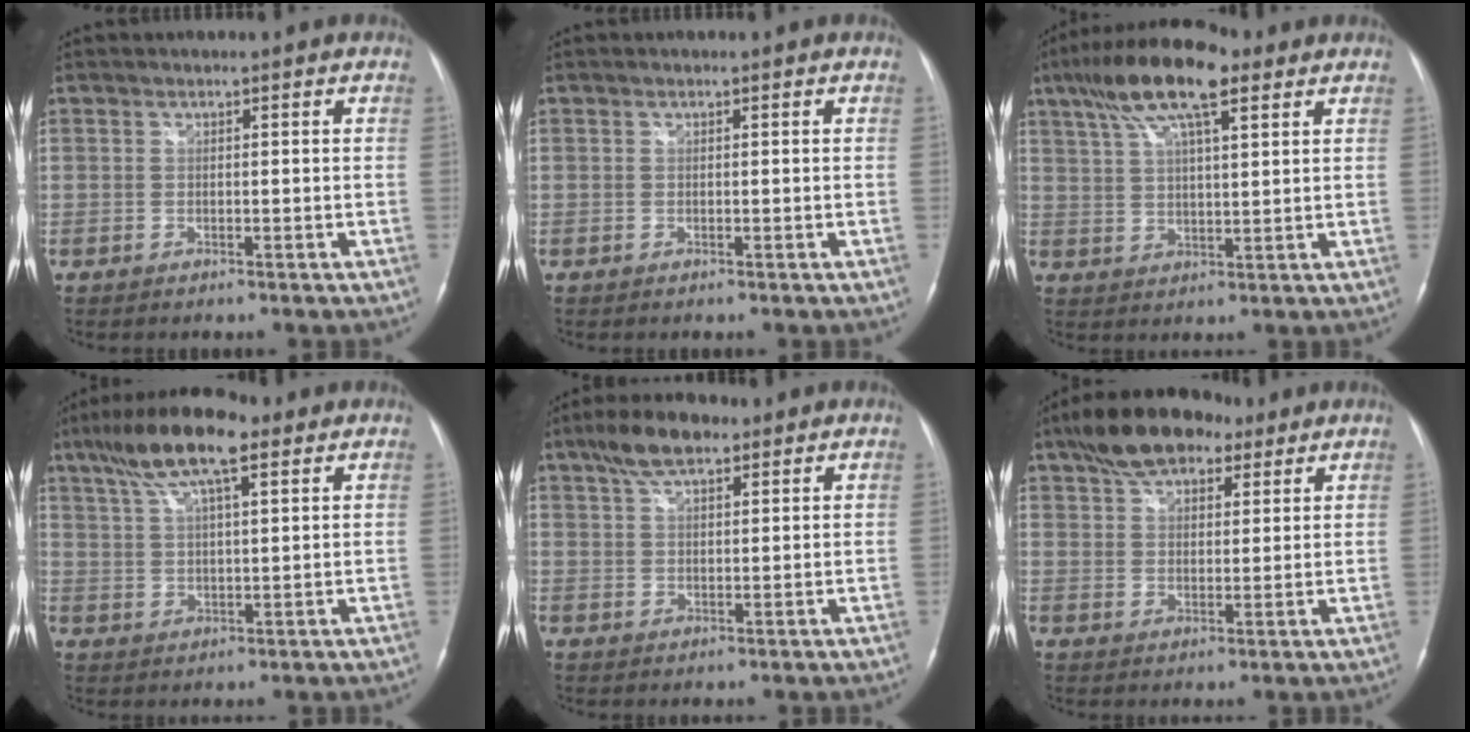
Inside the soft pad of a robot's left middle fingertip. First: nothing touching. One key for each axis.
{"total": 0.0}
{"total": 13.5, "fx": 7.9, "fy": 3.4, "fz": 10.3, "tx": -0.198, "ty": 0.033, "tz": 0.141}
{"total": 11.9, "fx": 7.3, "fy": 2.8, "fz": 8.9, "tx": -0.171, "ty": 0.025, "tz": 0.127}
{"total": 6.9, "fx": 4.6, "fy": 2.7, "fz": 4.4, "tx": -0.088, "ty": 0.019, "tz": 0.082}
{"total": 11.7, "fx": 8.0, "fy": 5.3, "fz": 6.7, "tx": -0.120, "ty": 0.033, "tz": 0.137}